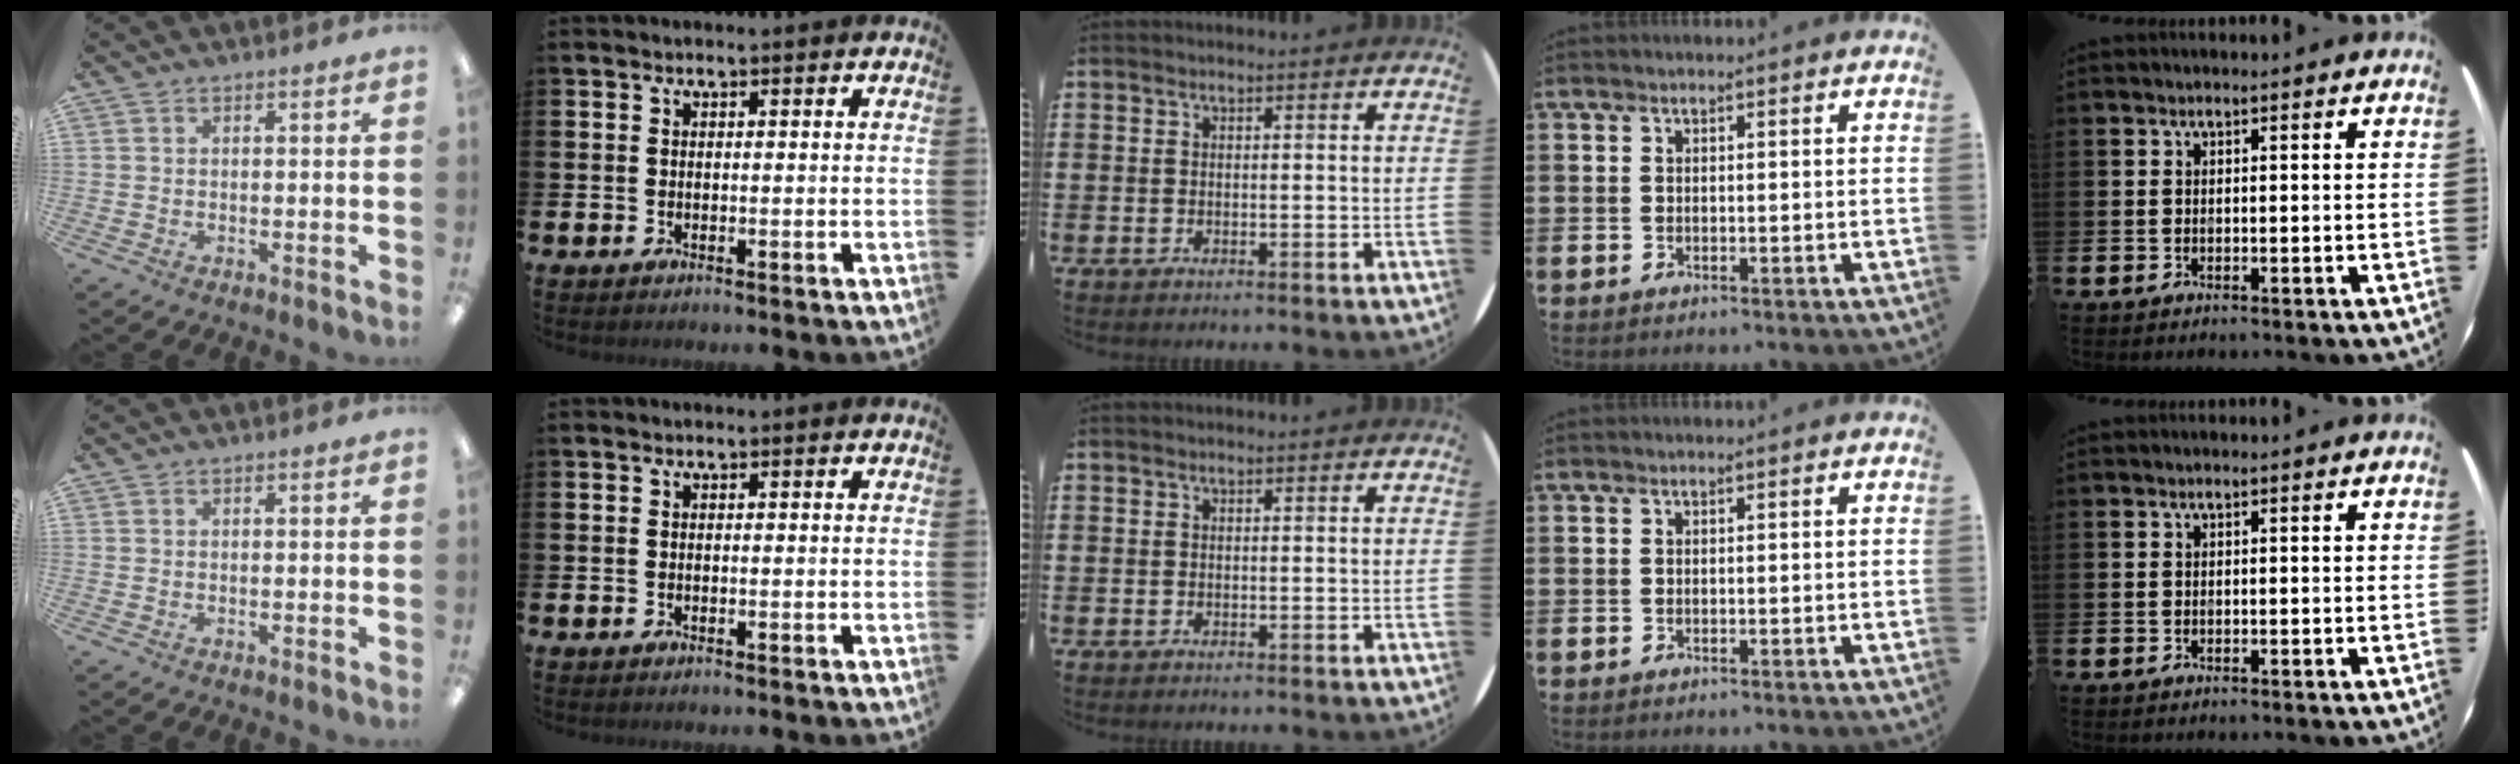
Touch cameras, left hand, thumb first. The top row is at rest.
{}